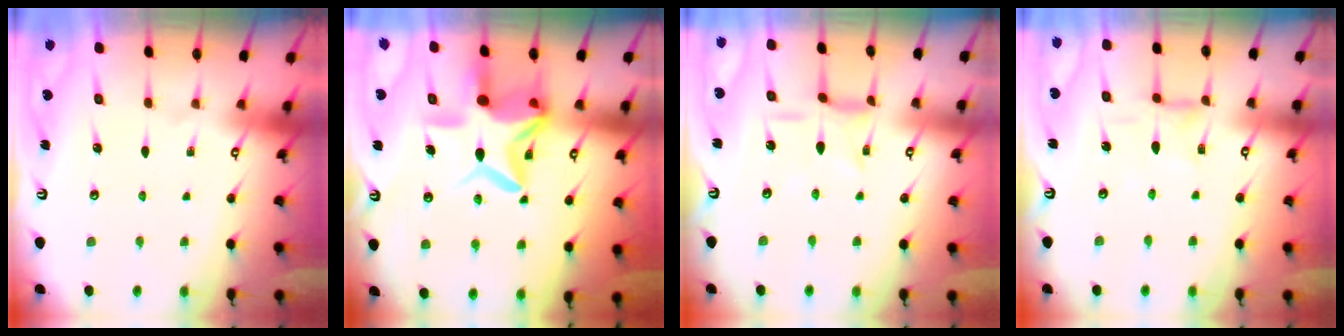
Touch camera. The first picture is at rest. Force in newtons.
{"total": 14.1, "press": 14.0, "slide": 1.6}
{"total": 3.1, "press": 3.1, "slide": 0.1}
{"total": 1.6, "press": 1.6, "slide": 0.3}